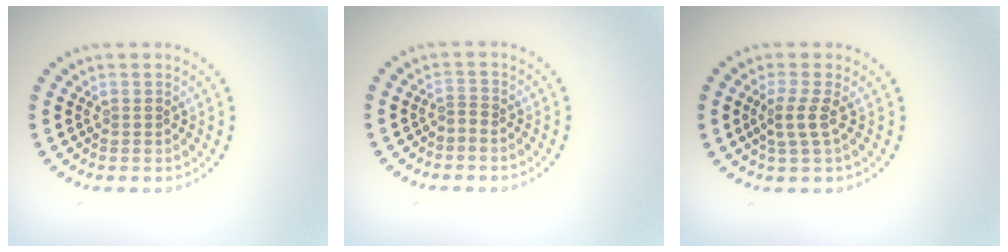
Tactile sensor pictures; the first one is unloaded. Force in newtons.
{"total": 0.6, "press": 0.1, "slide": 0.6}
{"total": 2.1, "press": 1.5, "slide": 1.4}